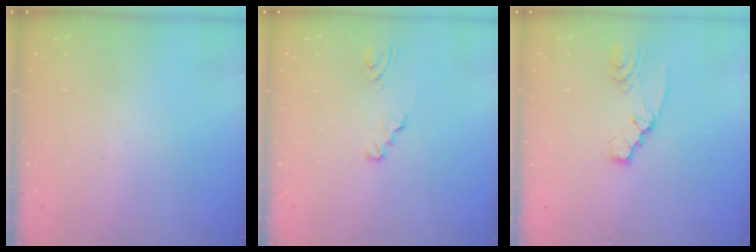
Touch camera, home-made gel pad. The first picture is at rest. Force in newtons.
{"total": 1.7, "press": 1.7, "slide": 0.1}
{"total": 3.4, "press": 3.4, "slide": 0.5}